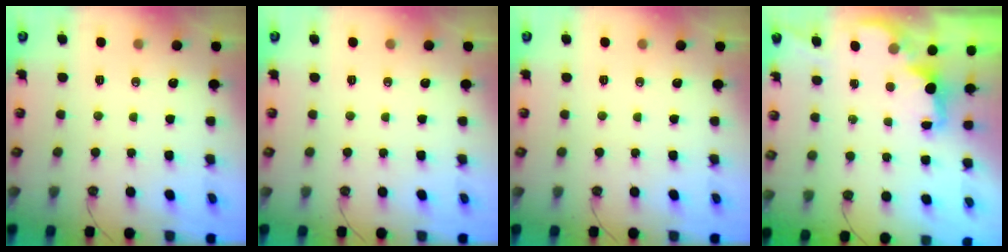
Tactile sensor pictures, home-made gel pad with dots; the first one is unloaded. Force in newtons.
{"total": 0.0}
{"total": 0.0}
{"total": 1.8, "press": 1.6, "slide": 0.7}